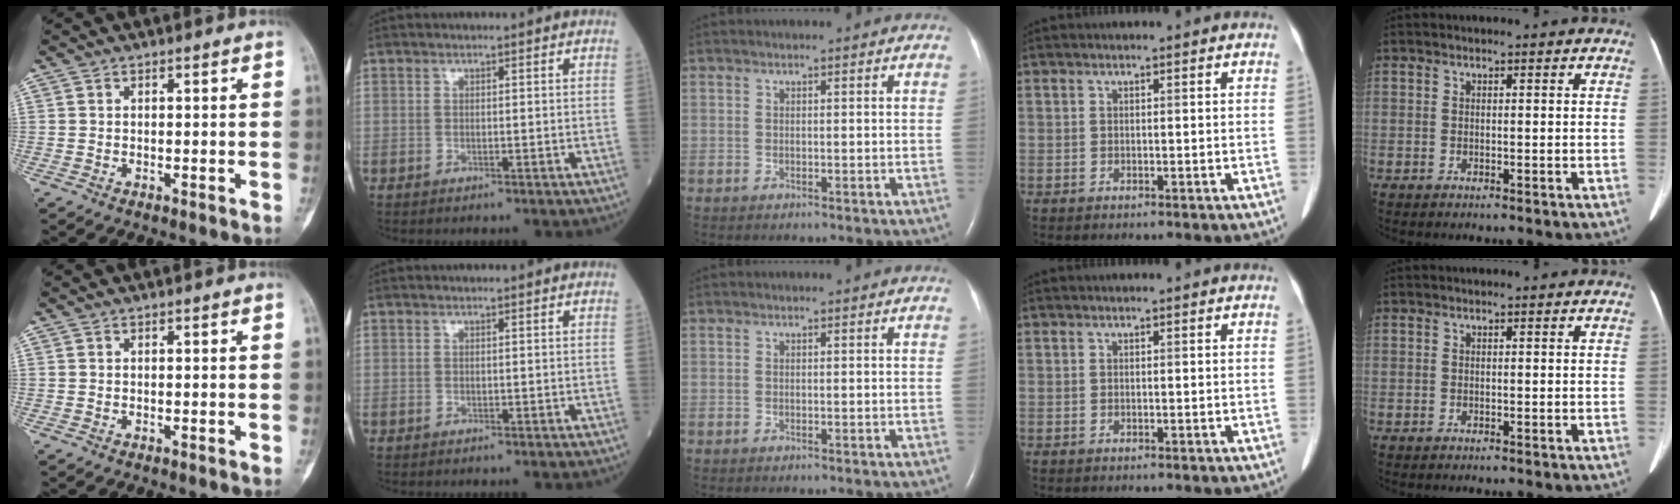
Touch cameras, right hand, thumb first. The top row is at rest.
{}